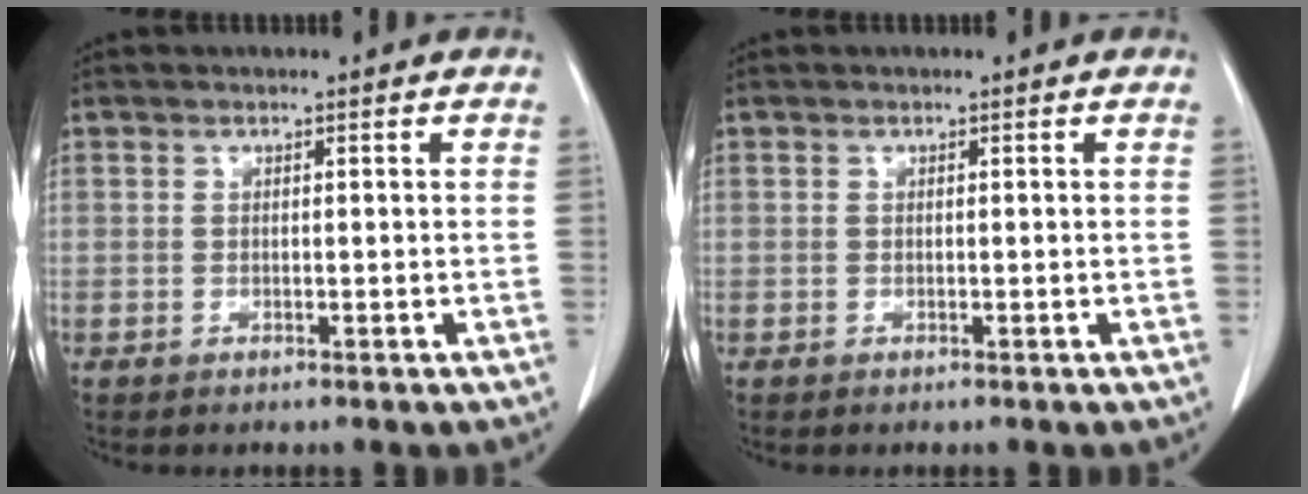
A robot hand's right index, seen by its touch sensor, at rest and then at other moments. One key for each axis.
{"total": 0.0}